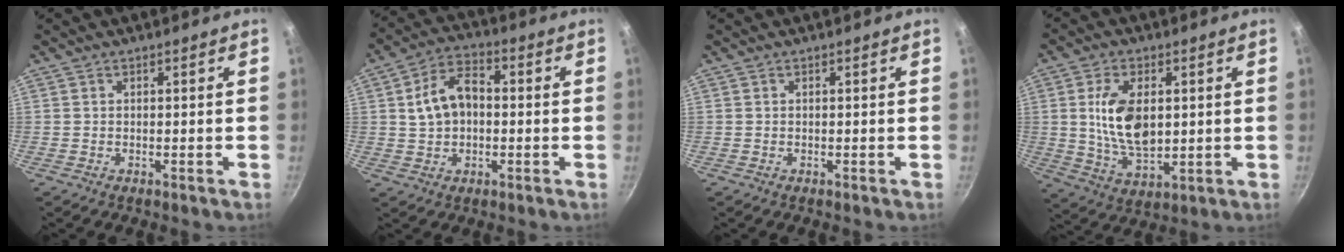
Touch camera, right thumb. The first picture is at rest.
{"total": 9.6, "force": [0.8, 6.5, 7.1], "torque": [-0.115, 0.026, 0.009]}
{"total": 0.0}
{"total": 12.4, "force": [1.7, 6.9, 10.1], "torque": [-0.177, -0.013, 0.041]}